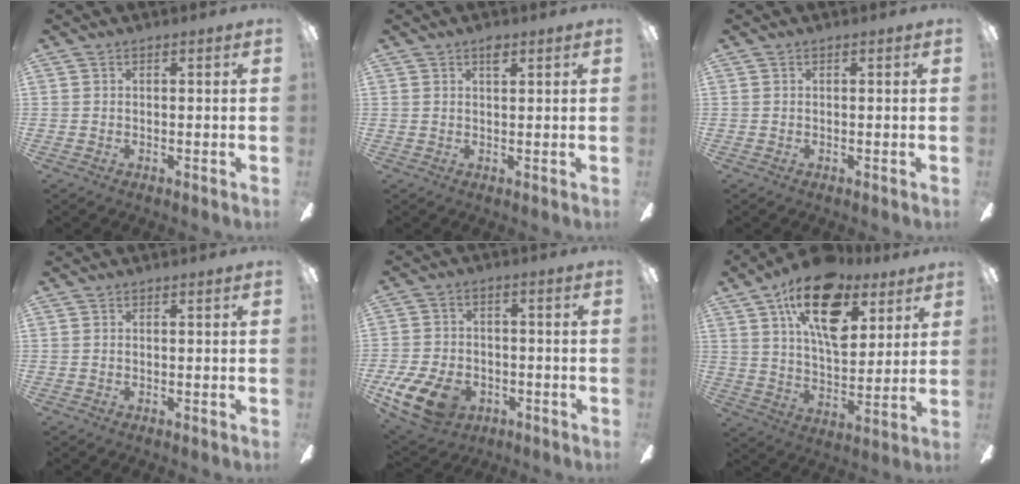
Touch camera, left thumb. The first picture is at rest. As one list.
[{"total": 2.1, "force": [1.4, 0.8, 1.3], "torque": [-0.014, -0.005, 0.022]}, {"total": 0.0}, {"total": 0.0}, {"total": 12.0, "force": [-6.2, 7.6, 6.9], "torque": [-0.153, 0.036, -0.111]}, {"total": 20.0, "force": [10.9, 10.2, 13.2], "torque": [-0.209, -0.044, 0.189]}]